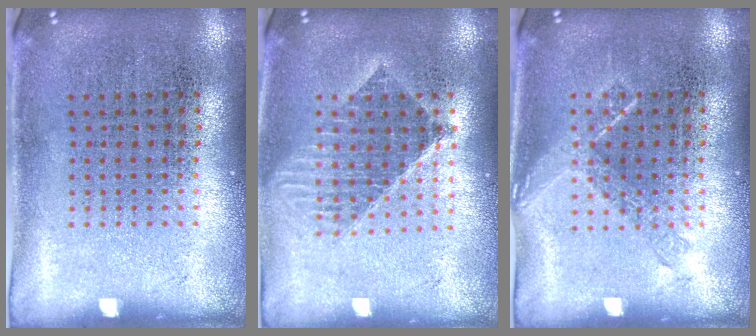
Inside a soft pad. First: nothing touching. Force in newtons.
{"total": 1.5, "press": 1.3, "slide": 0.8}
{"total": 1.0, "press": 0.9, "slide": 0.3}